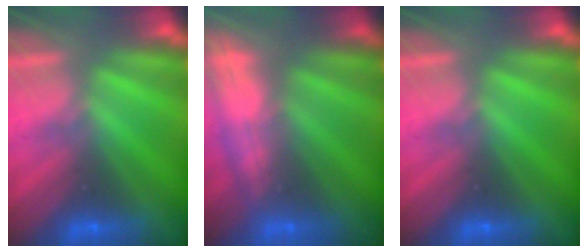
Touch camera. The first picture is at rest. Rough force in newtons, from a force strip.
{"total": 2.6}
{"total": 0.0}